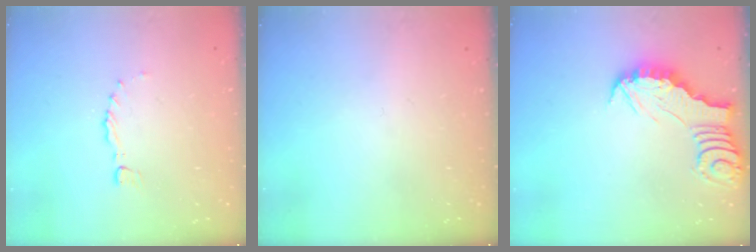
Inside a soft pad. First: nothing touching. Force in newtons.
{"total": 0.0}
{"total": 2.9, "press": 2.9, "slide": 0.3}